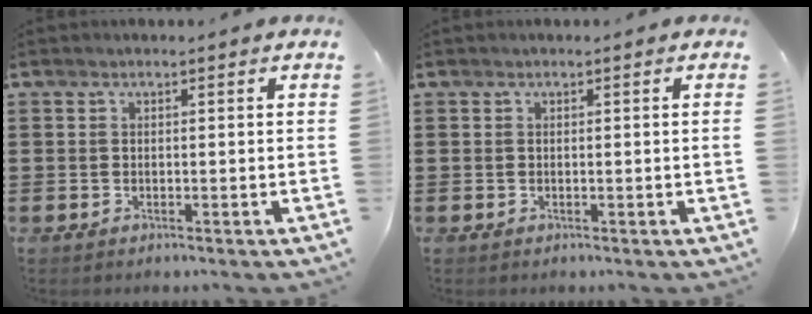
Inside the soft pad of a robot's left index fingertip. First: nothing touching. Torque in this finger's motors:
{"motor_torque": [0.00, 0.20, 0.10, -0.01]}